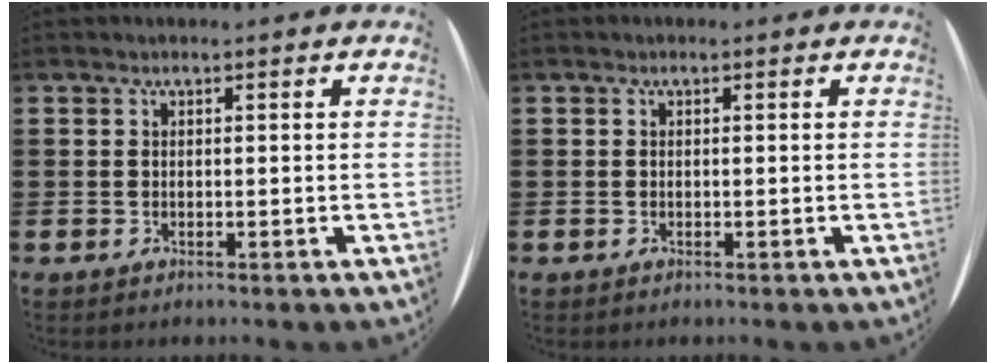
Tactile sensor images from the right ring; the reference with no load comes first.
{"total": 0.0}